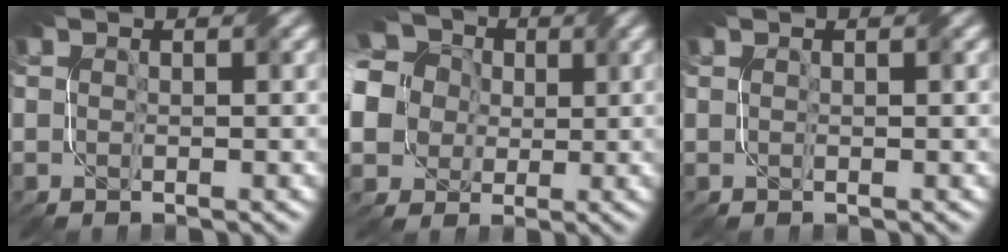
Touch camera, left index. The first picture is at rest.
{"total": 15.7, "force": [1.7, 13.8, 7.3], "torque": [-0.199, 0.024, -0.011]}
{"total": 0.0}